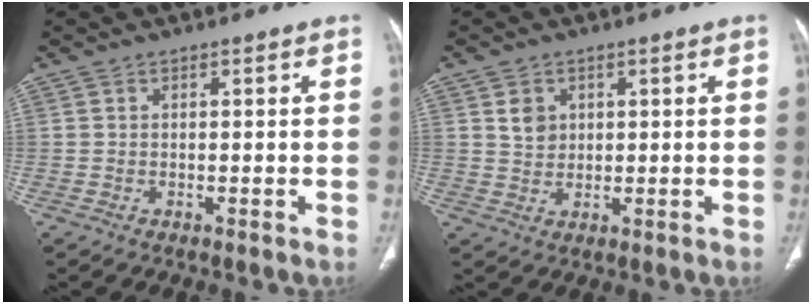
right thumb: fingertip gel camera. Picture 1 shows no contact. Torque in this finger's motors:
{"motor_torque": [0.52, 0.36, 0.13, -0.42, -0.09]}